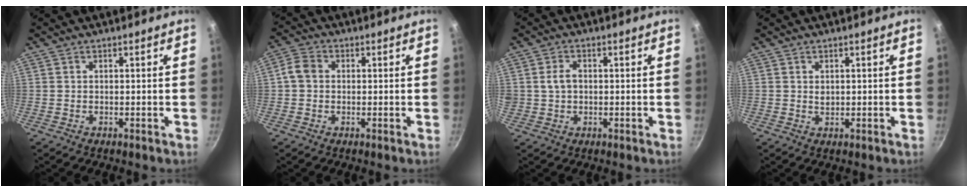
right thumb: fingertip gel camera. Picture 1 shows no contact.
{"total": 4.0, "force": [0.1, 3.3, 2.2], "torque": [-0.037, 0.010, -0.011]}
{"total": 3.5, "force": [0.2, 2.7, 2.3], "torque": [-0.030, 0.010, 0.006]}
{"total": 1.3, "force": [0.3, 1.0, 0.8], "torque": [-0.011, -0.003, 0.006]}